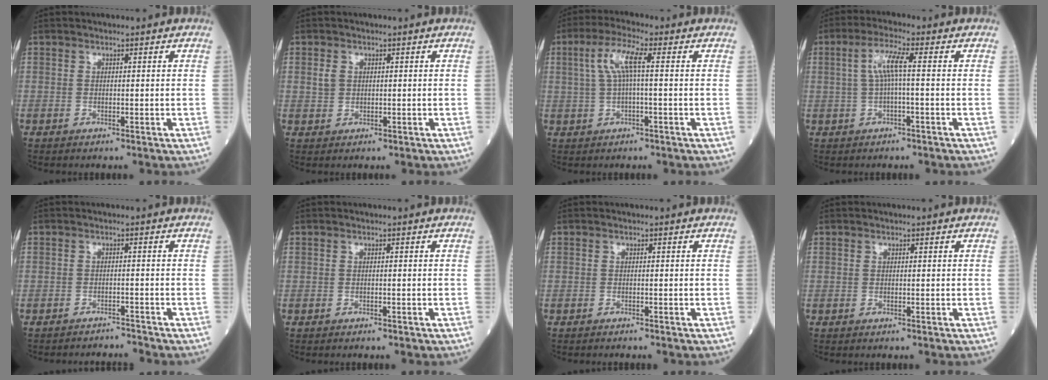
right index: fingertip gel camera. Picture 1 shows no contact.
{"total": 1.7, "force": [0.3, 1.4, 0.8], "torque": [-0.019, 0.006, 0.008]}
{"total": 5.7, "force": [1.1, 0.7, 5.6], "torque": [-0.118, 0.020, 0.023]}
{"total": 4.6, "force": [0.4, 0.3, 4.6], "torque": [-0.091, 0.016, 0.008]}
{"total": 3.2, "force": [-3.0, -0.5, -1.1], "torque": [0.029, 0.001, -0.045]}
{"total": 0.9, "force": [-0.8, 0.2, 0.5], "torque": [-0.009, -0.001, -0.009]}
{"total": 1.5, "force": [-1.4, 0.0, 0.6], "torque": [-0.008, 0.000, -0.017]}
{"total": 0.0}